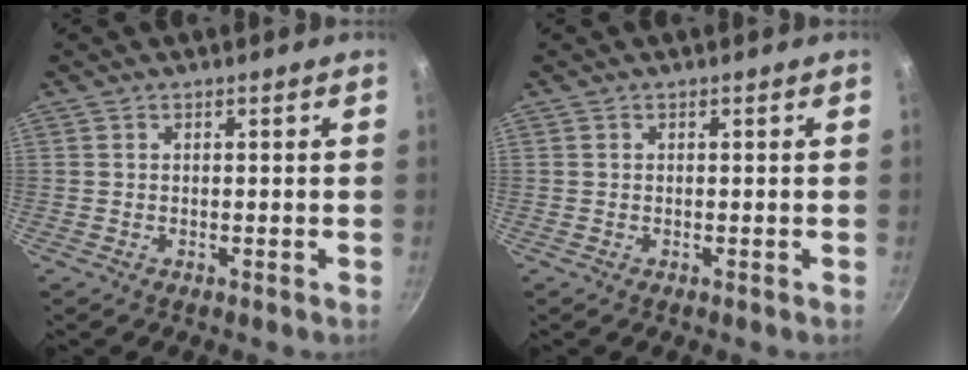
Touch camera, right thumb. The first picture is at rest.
{"total": 0.0}